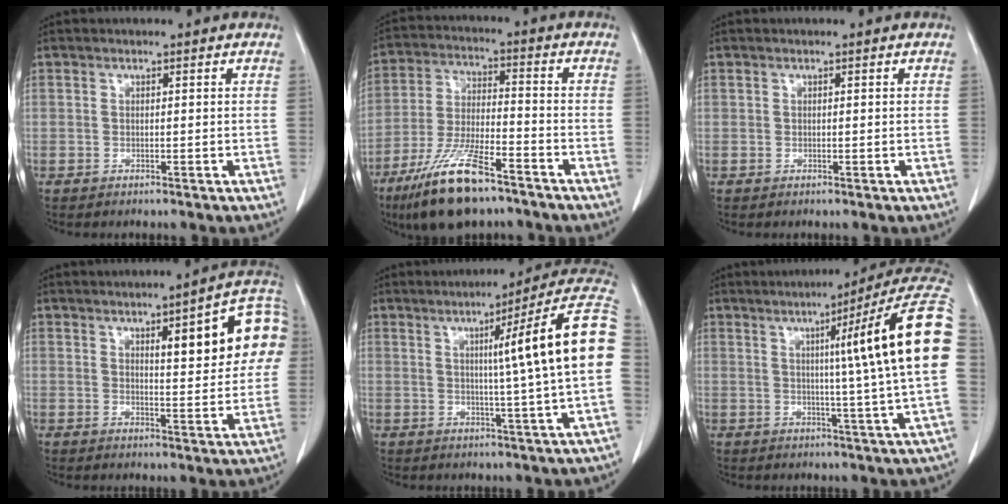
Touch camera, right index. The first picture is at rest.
{"total": 13.9, "force": [-9.4, 2.9, 9.9], "torque": [-0.201, -0.027, -0.169]}
{"total": 0.0}
{"total": 12.7, "force": [3.5, 2.7, 11.9], "torque": [-0.147, 0.024, 0.040]}
{"total": 15.7, "force": [2.1, -1.8, 15.5], "torque": [-0.198, 0.020, 0.017]}
{"total": 17.1, "force": [3.0, -2.1, 16.7], "torque": [-0.207, 0.016, 0.026]}